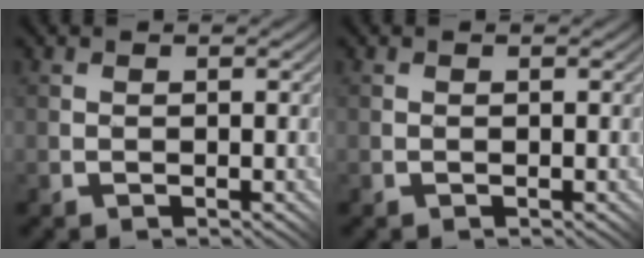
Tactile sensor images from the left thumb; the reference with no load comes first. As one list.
[{"total": 0.0}]